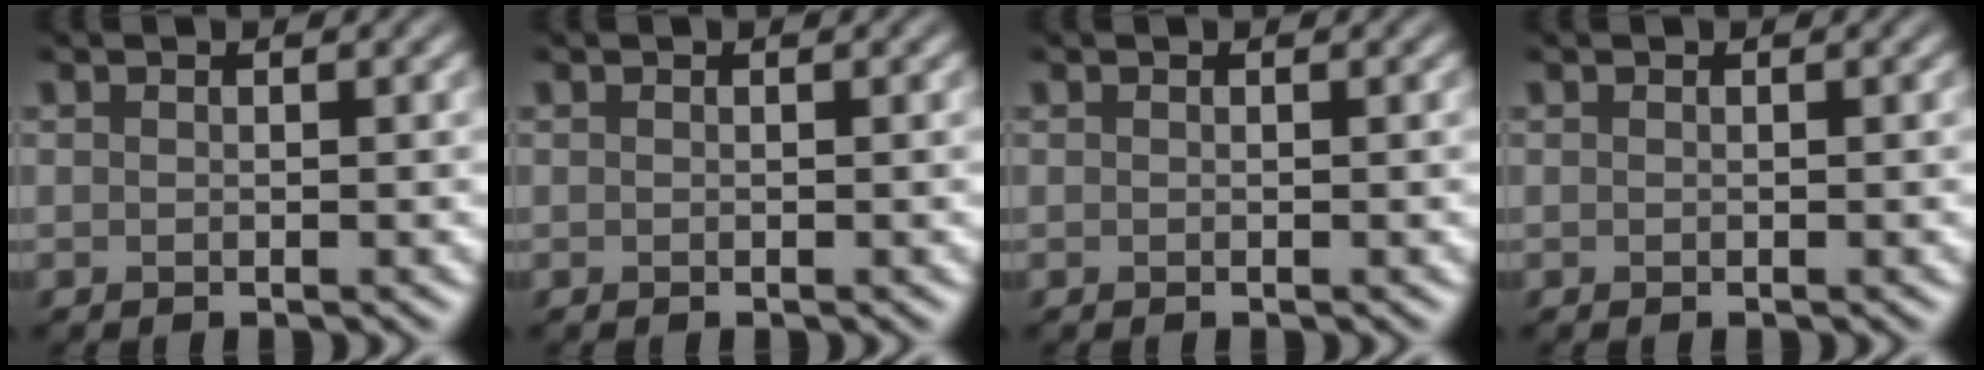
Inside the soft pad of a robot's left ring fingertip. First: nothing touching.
{"total": 0.0}
{"total": 0.0}
{"total": 0.0}